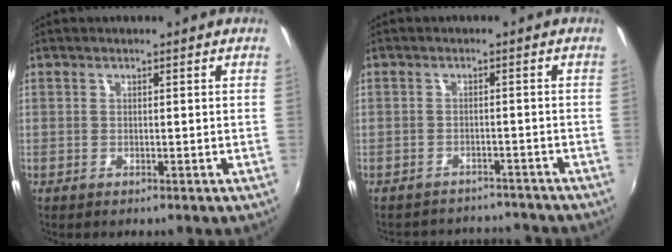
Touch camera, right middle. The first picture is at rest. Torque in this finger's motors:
{"motor_torque": [0.40, -0.43, -0.06, -0.07]}